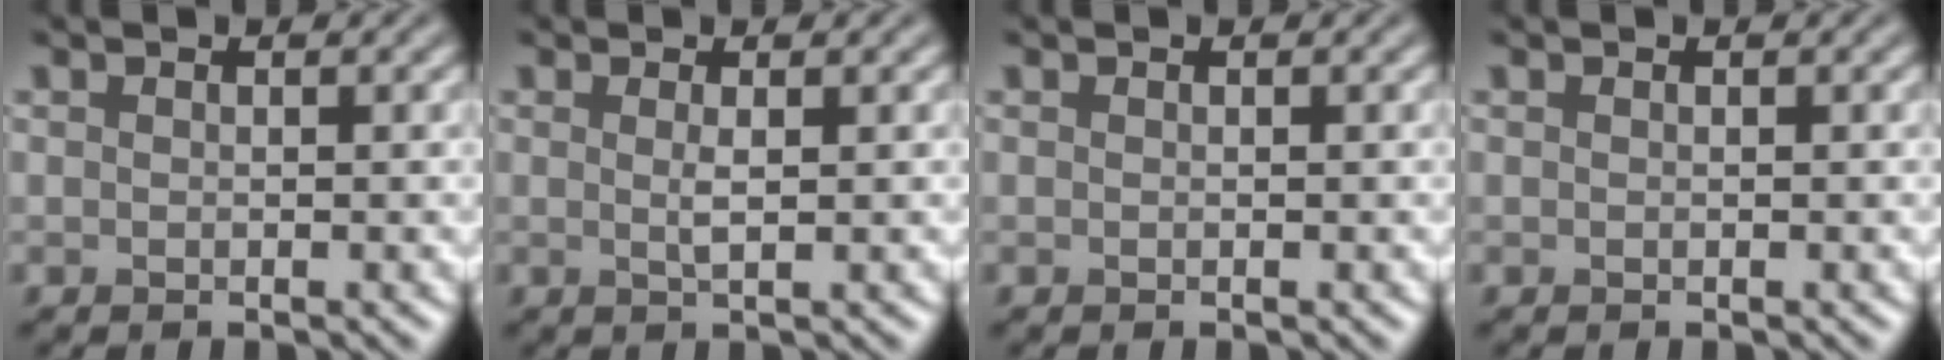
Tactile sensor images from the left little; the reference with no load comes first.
{"total": 0.9, "force": [0.1, 0.2, 0.9], "torque": [-0.016, -0.001, 0.002]}
{"total": 0.0}
{"total": 0.0}